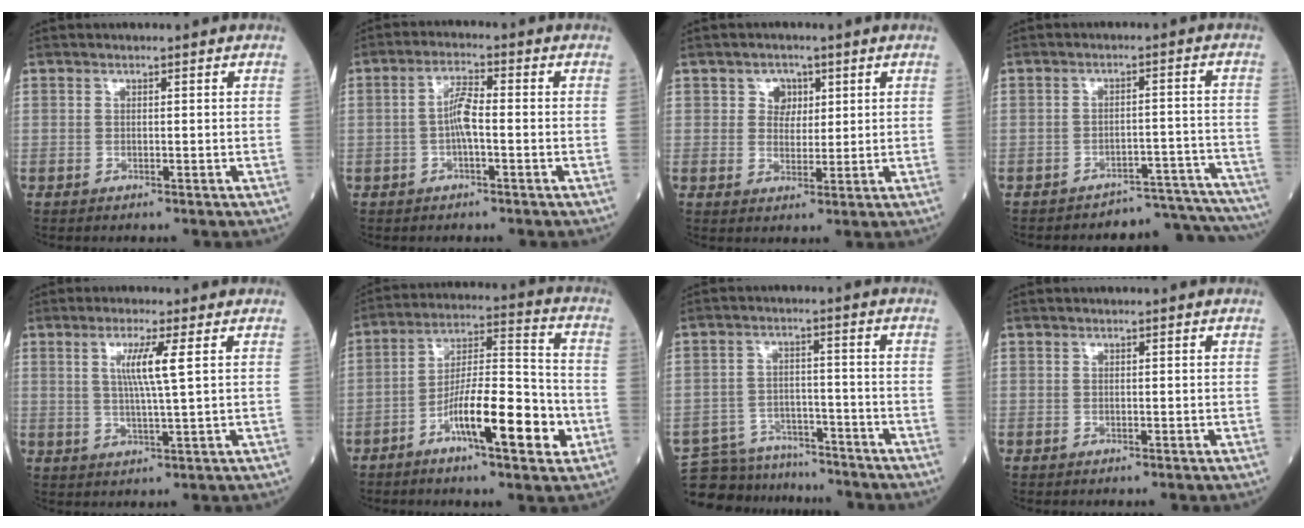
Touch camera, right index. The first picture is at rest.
{"total": 4.1, "force": [-0.7, 0.8, 4.0], "torque": [-0.079, 0.008, -0.013]}
{"total": 3.4, "force": [1.4, 2.8, 1.3], "torque": [-0.014, 0.004, 0.021]}
{"total": 12.3, "force": [-12.3, 0.6, -0.5], "torque": [0.033, 0.042, -0.149]}
{"total": 5.3, "force": [1.6, -0.7, 5.0], "torque": [-0.096, -0.002, 0.029]}
{"total": 13.9, "force": [-5.6, 2.7, 12.5], "torque": [-0.216, 0.005, -0.095]}
{"total": 12.9, "force": [-12.1, 4.1, 1.3], "torque": [-0.029, 0.023, -0.181]}
{"total": 0.0}